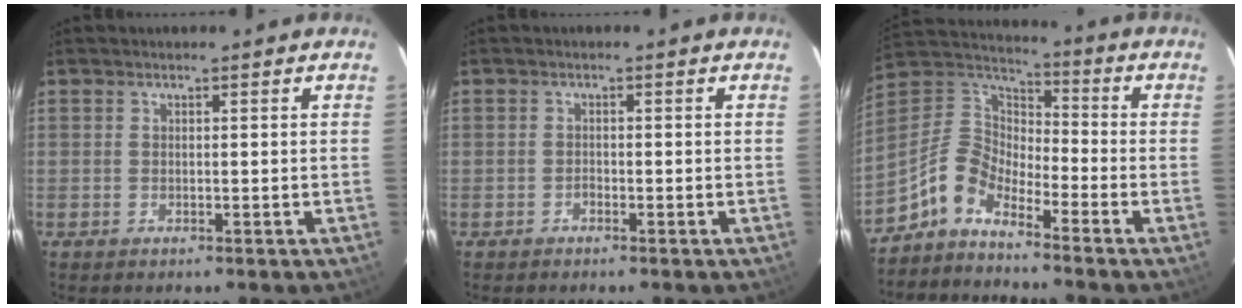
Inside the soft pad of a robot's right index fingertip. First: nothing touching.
{"total": 0.8, "force": [-0.7, 0.4, 0.1], "torque": [-0.003, 0.002, -0.015]}
{"total": 9.2, "force": [-6.7, 4.3, 4.4], "torque": [-0.104, 0.029, -0.151]}